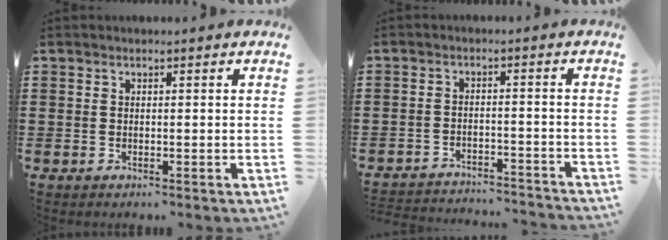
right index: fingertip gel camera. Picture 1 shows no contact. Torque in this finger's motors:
{"motor_torque": [-1.82, -0.32, -0.07, 0.03]}